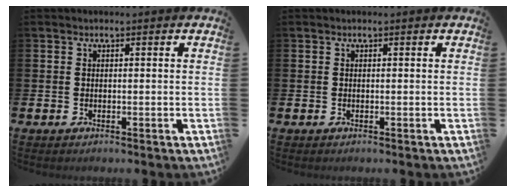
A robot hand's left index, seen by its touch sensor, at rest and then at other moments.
{"total": 0.0}